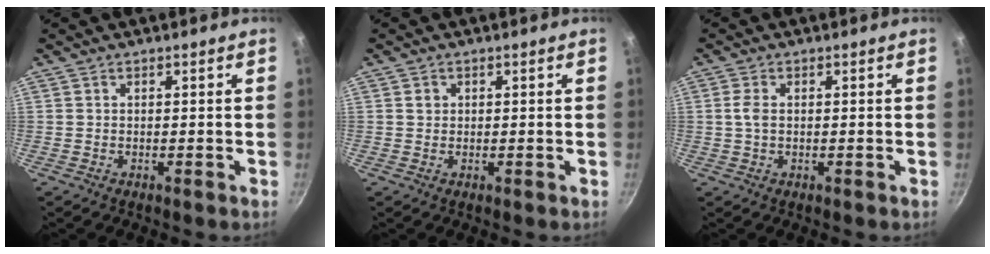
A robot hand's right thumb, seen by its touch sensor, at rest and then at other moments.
{"total": 1.4, "force": [0.4, 1.2, 0.4], "torque": [-0.003, 0.002, 0.006]}
{"total": 2.5, "force": [0.3, 1.4, 2.1], "torque": [-0.046, 0.003, 0.003]}